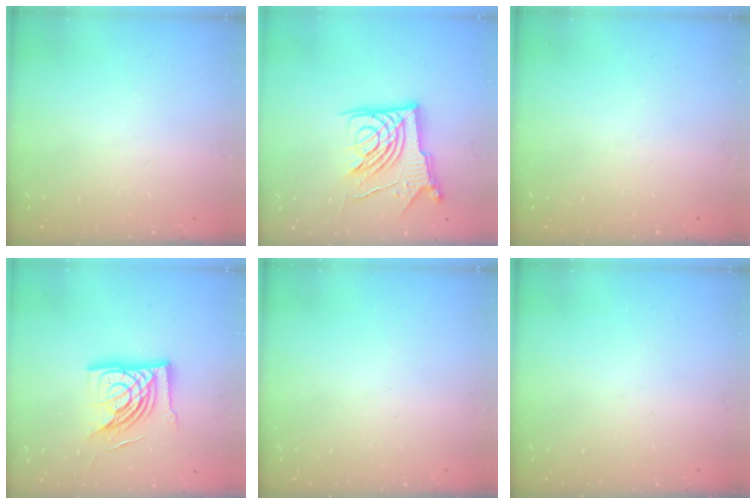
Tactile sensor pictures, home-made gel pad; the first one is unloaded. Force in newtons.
{"total": 14.4, "press": 14.3, "slide": 1.5}
{"total": 0.0}
{"total": 15.6, "press": 15.5, "slide": 1.2}
{"total": 0.0}
{"total": 0.0}